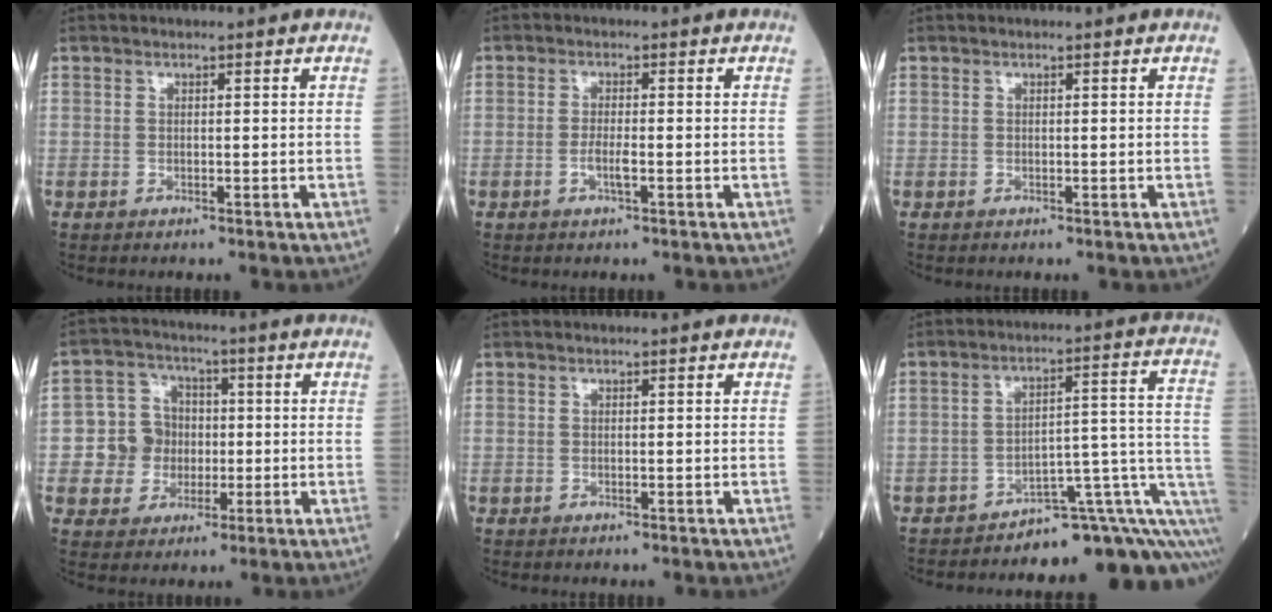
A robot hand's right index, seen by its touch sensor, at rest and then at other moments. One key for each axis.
{"total": 2.2, "fx": -0.8, "fy": 0.2, "fz": 2.0, "tx": -0.043, "ty": -0.002, "tz": -0.016}
{"total": 0.0}
{"total": 7.4, "fx": -0.8, "fy": 7.2, "fz": 1.8, "tx": -0.042, "ty": 0.026, "tz": -0.009}
{"total": 0.0}
{"total": 12.4, "fx": -9.4, "fy": 3.0, "fz": 7.5, "tx": -0.046, "ty": 0.078, "tz": -0.117}